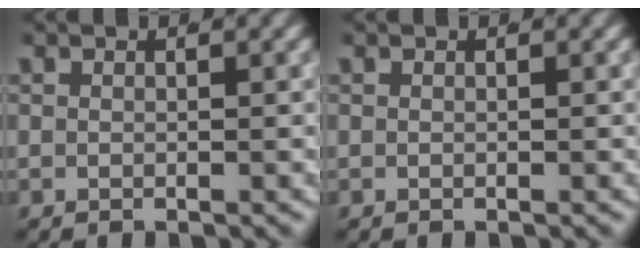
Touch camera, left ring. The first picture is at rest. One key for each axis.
{"total": 0.0}